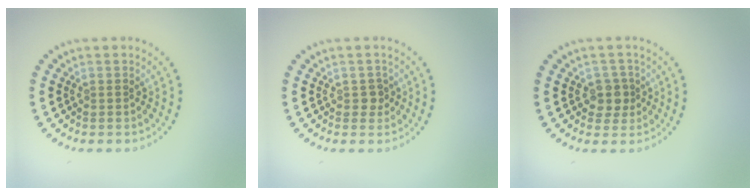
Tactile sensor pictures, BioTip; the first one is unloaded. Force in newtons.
{"total": 1.1, "press": 1.0, "slide": 0.5}
{"total": 2.1, "press": 1.8, "slide": 1.0}